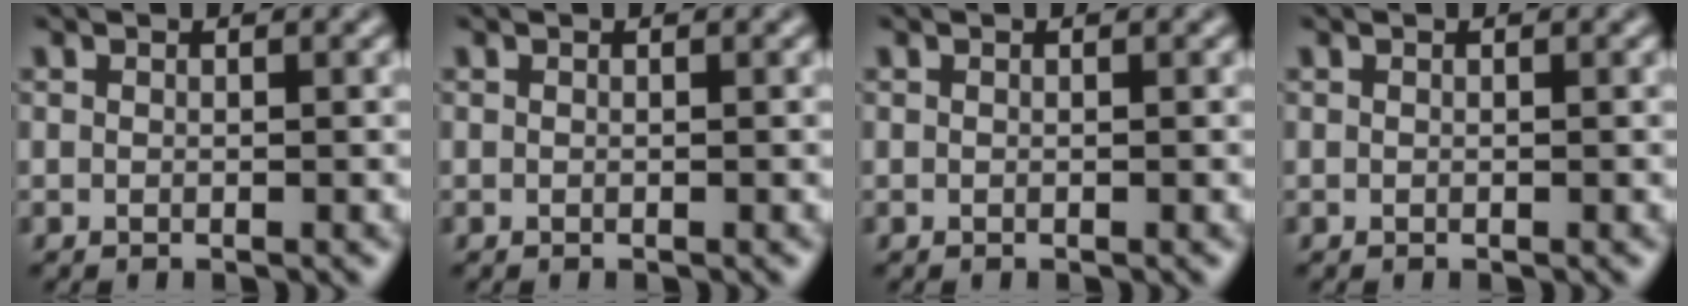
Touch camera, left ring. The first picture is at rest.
{"total": 0.0}
{"total": 0.0}
{"total": 0.0}